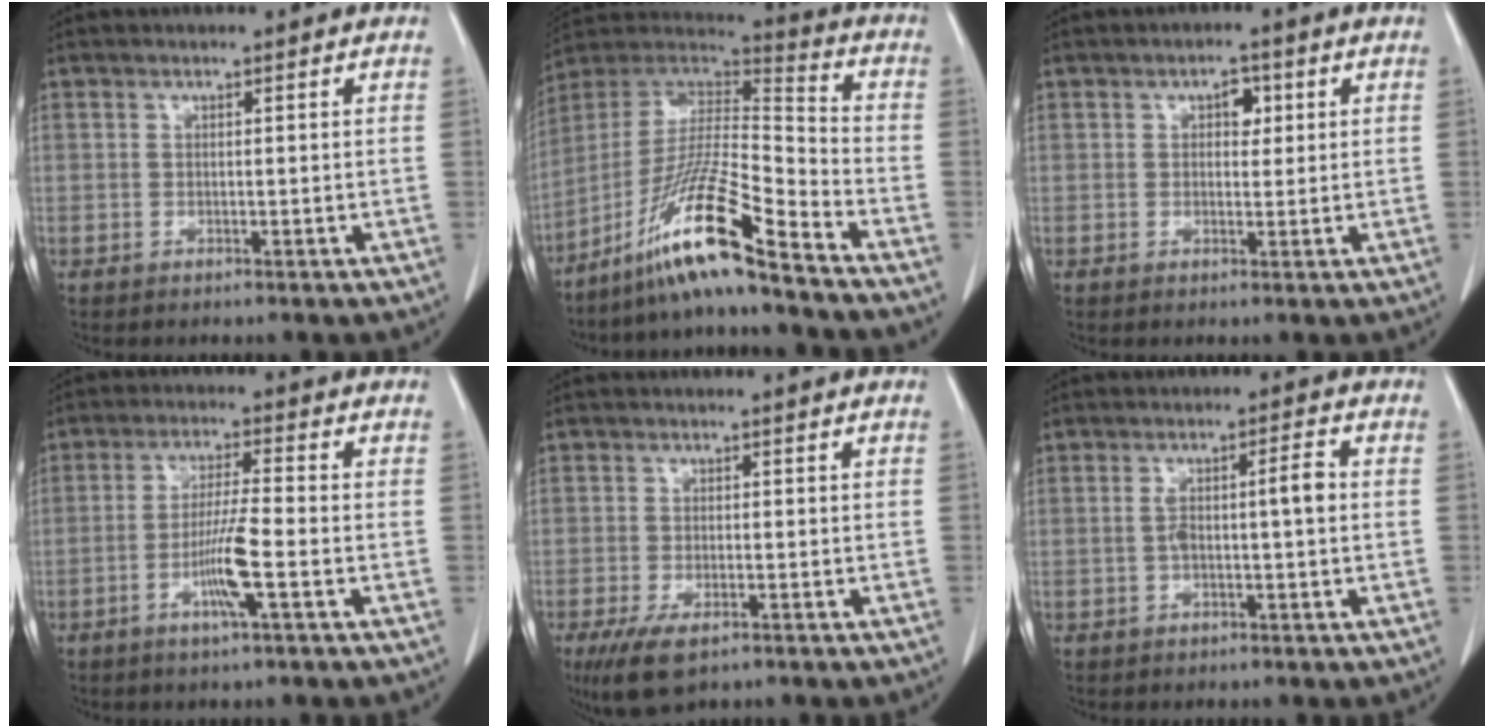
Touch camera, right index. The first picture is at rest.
{"total": 16.2, "force": [-11.4, -0.4, 11.5], "torque": [-0.220, -0.006, -0.211]}
{"total": 2.6, "force": [0.9, 1.6, 1.9], "torque": [-0.023, 0.006, 0.011]}
{"total": 6.8, "force": [-2.4, -0.3, 6.3], "torque": [-0.122, -0.006, -0.048]}
{"total": 5.5, "force": [-3.3, 2.2, 3.8], "torque": [-0.074, -0.010, -0.052]}
{"total": 4.8, "force": [-0.1, 0.7, 4.7], "torque": [-0.090, 0.019, 0.001]}